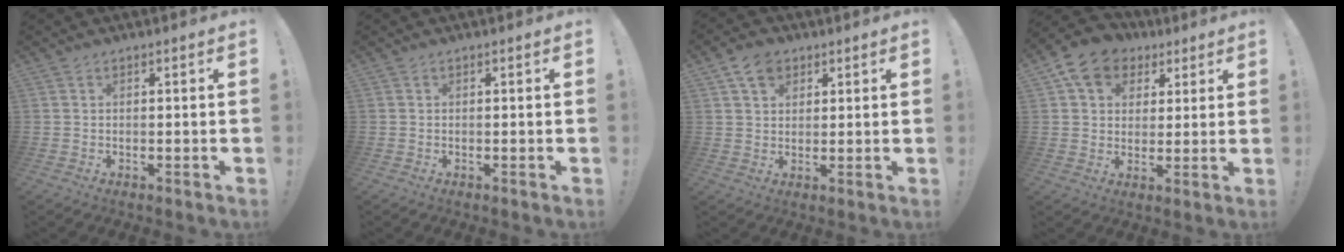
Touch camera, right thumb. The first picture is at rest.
{"total": 0.0}
{"total": 6.4, "force": [3.3, 4.6, 3.1], "torque": [-0.055, -0.004, 0.063]}
{"total": 10.6, "force": [4.6, 8.6, 4.1], "torque": [-0.065, -0.016, 0.093]}